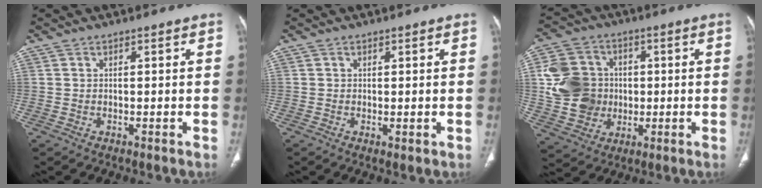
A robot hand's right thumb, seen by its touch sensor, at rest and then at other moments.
{"total": 0.9, "force": [-0.1, 0.3, 0.9], "torque": [-0.018, -0.006, 0.000]}
{"total": 14.5, "force": [0.6, 12.7, 7.0], "torque": [-0.116, 0.012, 0.019]}